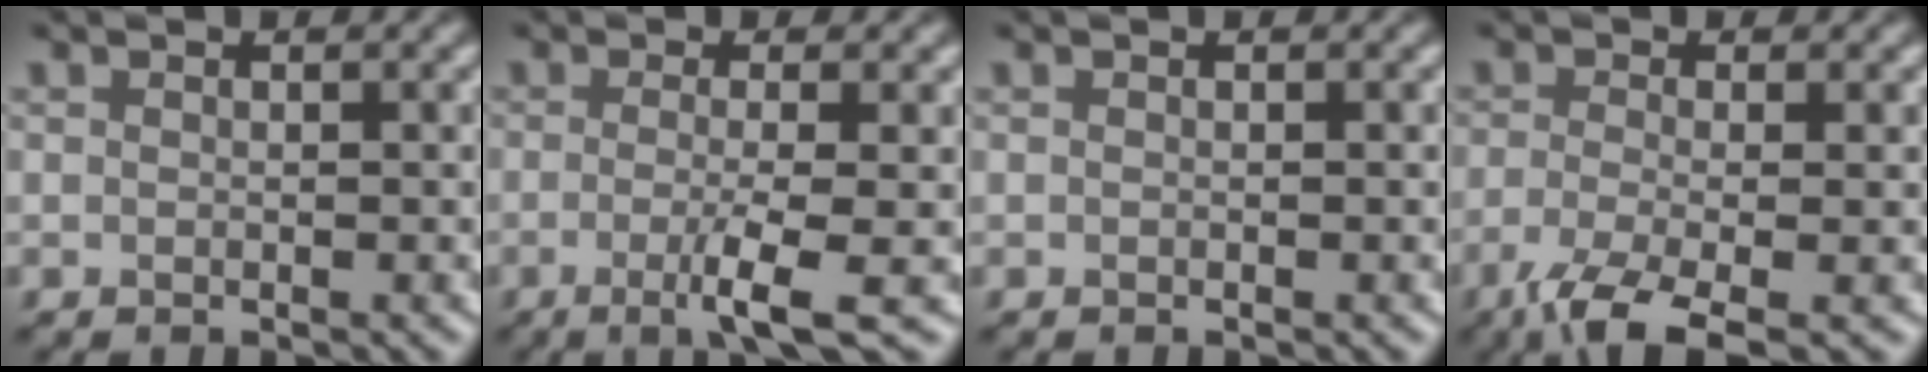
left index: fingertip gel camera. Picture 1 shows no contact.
{"total": 4.1, "force": [-1.3, 0.6, 3.8], "torque": [-0.066, -0.010, -0.031]}
{"total": 0.0}
{"total": 4.8, "force": [-2.8, 1.1, 3.7], "torque": [-0.072, -0.009, -0.064]}